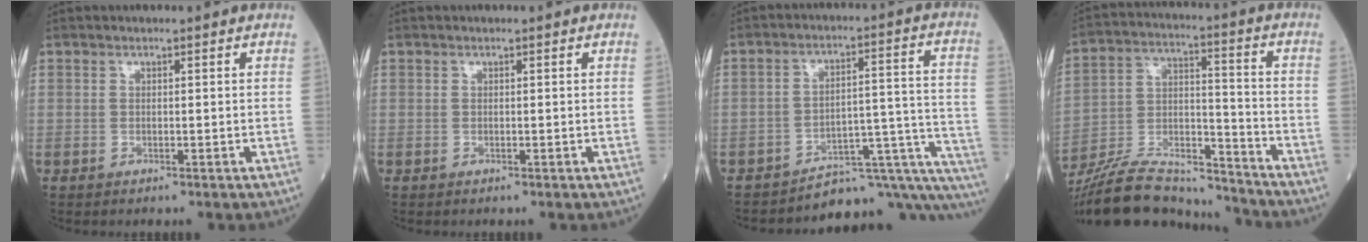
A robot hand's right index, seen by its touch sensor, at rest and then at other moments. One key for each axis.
{"total": 0.0}
{"total": 14.0, "fx": -13.3, "fy": 2.8, "fz": 3.4, "tx": -0.008, "ty": 0.079, "tz": -0.173}
{"total": 19.2, "fx": -18.1, "fy": 3.4, "fz": 5.7, "tx": -0.126, "ty": 0.011, "tz": -0.308}